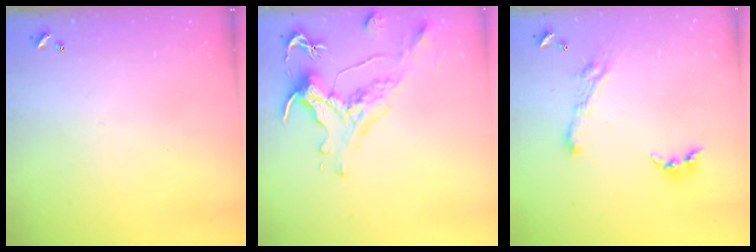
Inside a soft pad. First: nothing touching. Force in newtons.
{"total": 1.6, "press": 0.9, "slide": 1.3}
{"total": 5.0, "press": 5.0, "slide": 0.8}